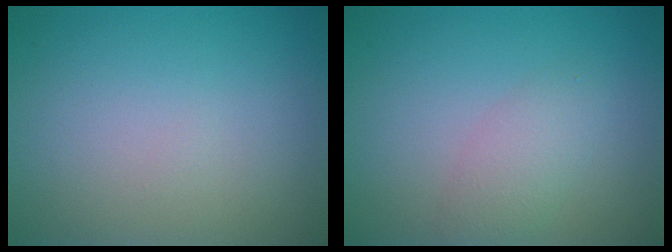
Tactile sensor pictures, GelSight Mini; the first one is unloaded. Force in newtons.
{"total": 2.2, "press": 2.2, "slide": 0.2}